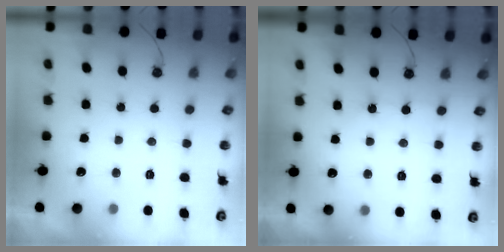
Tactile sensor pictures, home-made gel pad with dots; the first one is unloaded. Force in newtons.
{"total": 2.7, "press": 2.7, "slide": 0.5}